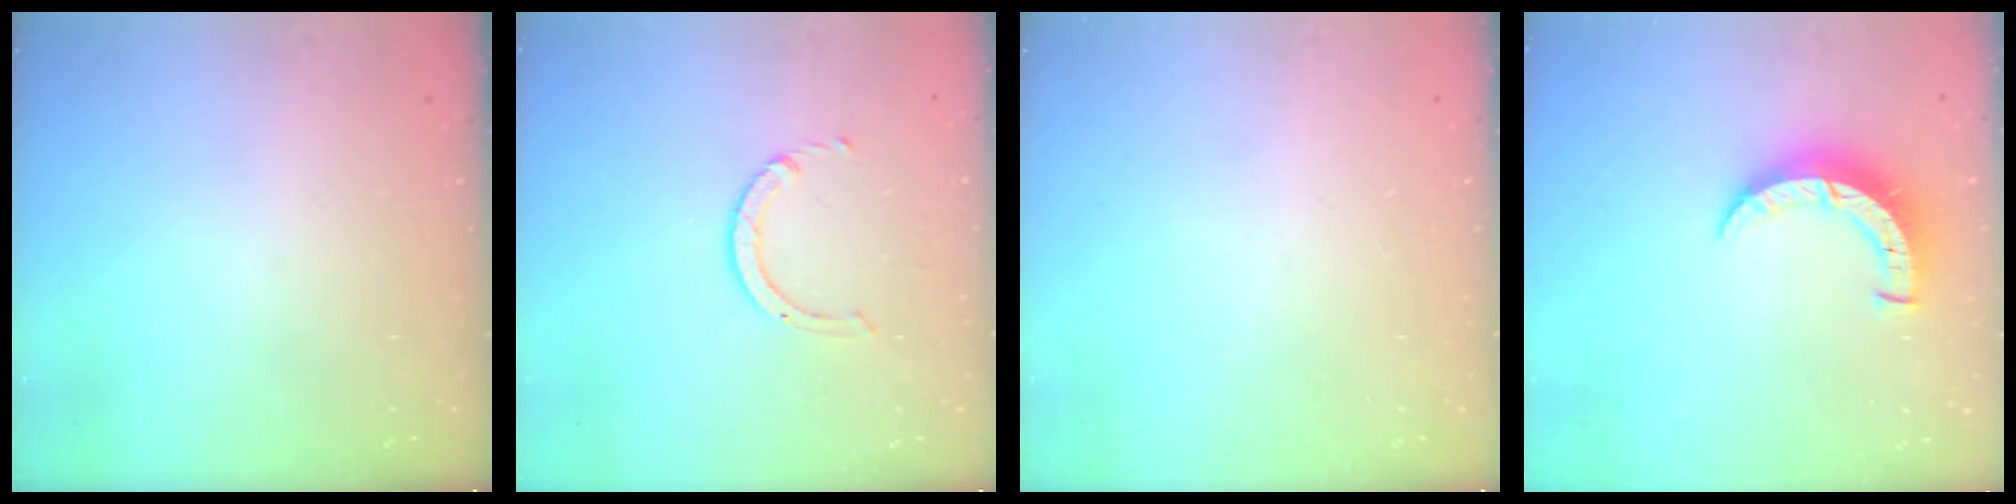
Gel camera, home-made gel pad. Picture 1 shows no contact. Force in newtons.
{"total": 2.5, "press": 2.4, "slide": 0.3}
{"total": 0.0}
{"total": 8.2, "press": 8.1, "slide": 1.0}